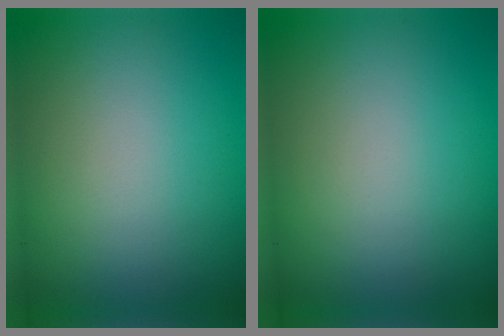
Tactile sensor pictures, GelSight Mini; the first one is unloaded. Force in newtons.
{"total": 0.0}